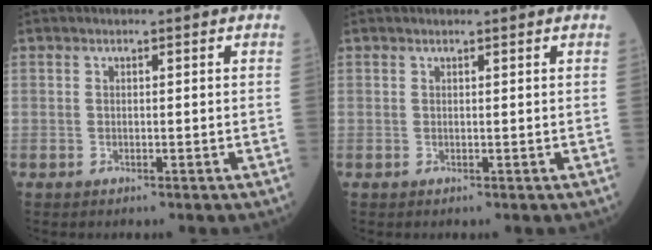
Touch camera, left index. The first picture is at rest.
{"total": 1.2, "force": [1.1, 0.1, 0.6], "torque": [-0.009, 0.009, 0.019]}